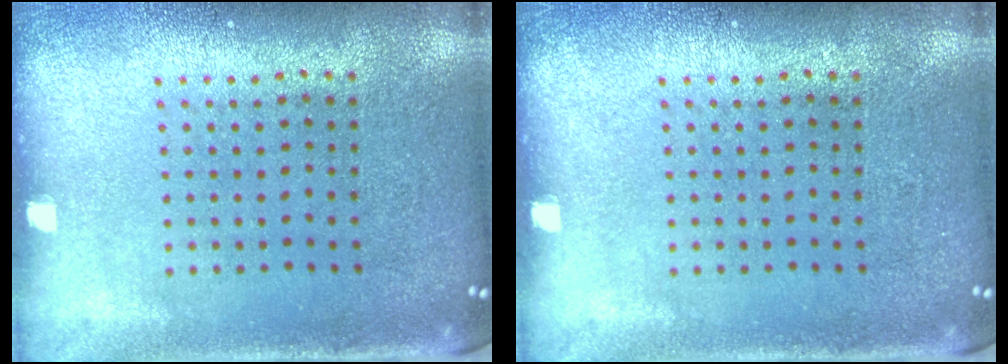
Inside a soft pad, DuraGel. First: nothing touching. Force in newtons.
{"total": 0.0}